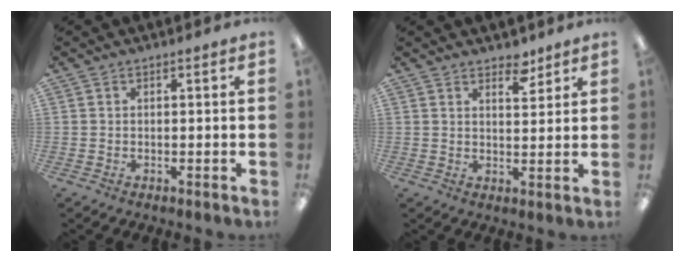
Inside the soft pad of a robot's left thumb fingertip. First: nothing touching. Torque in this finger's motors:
{"motor_torque": [-0.22, 0.22, -0.53, 0.05, -0.02]}